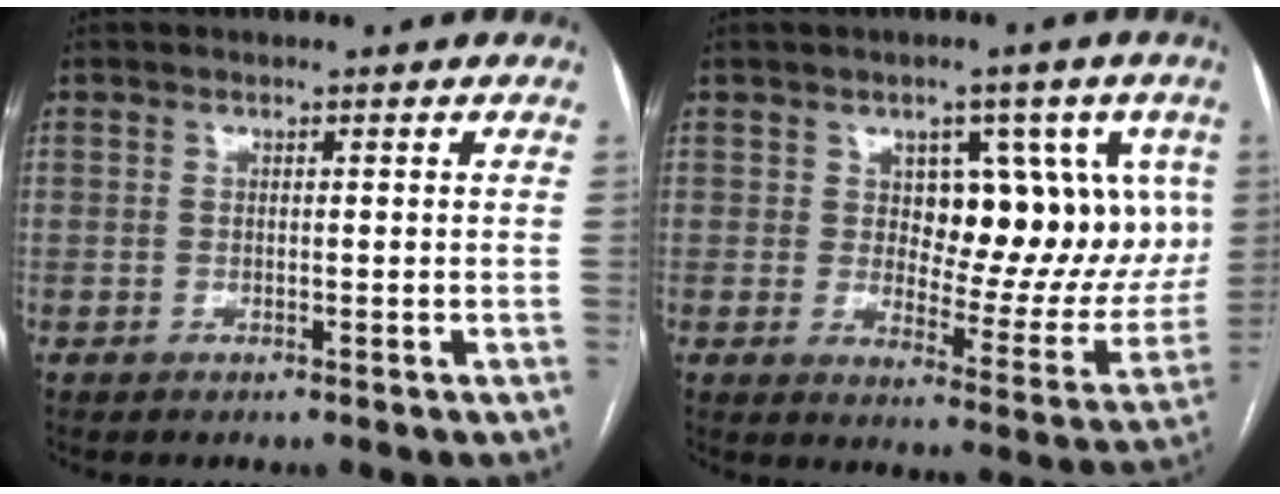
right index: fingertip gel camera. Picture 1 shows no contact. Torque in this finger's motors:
{"motor_torque": [0.30, 0.17, 0.23, 0.04]}